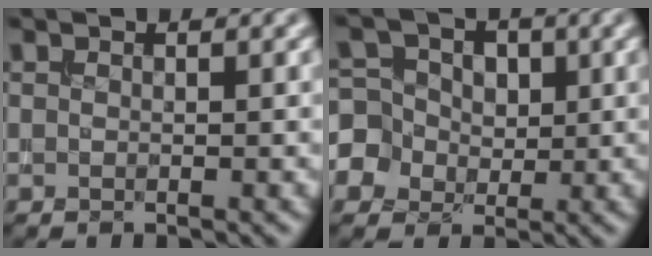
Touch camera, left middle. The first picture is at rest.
{"total": 6.6, "force": [0.5, 6.2, 2.1], "torque": [-0.047, 0.044, -0.002]}